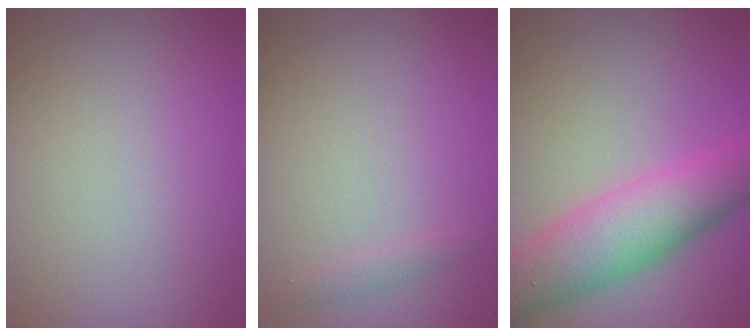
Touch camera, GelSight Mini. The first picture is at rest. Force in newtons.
{"total": 0.8, "press": 0.8, "slide": 0.0}
{"total": 8.2, "press": 8.2, "slide": 0.2}